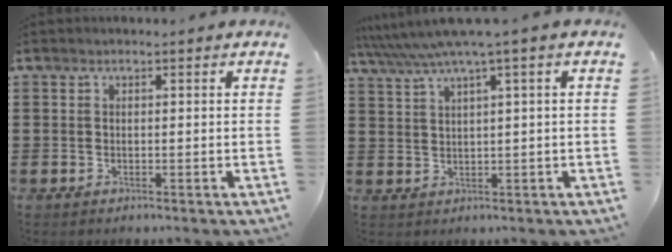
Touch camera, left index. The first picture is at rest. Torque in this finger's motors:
{"motor_torque": [1.10, -1.04, 0.65, 0.21]}